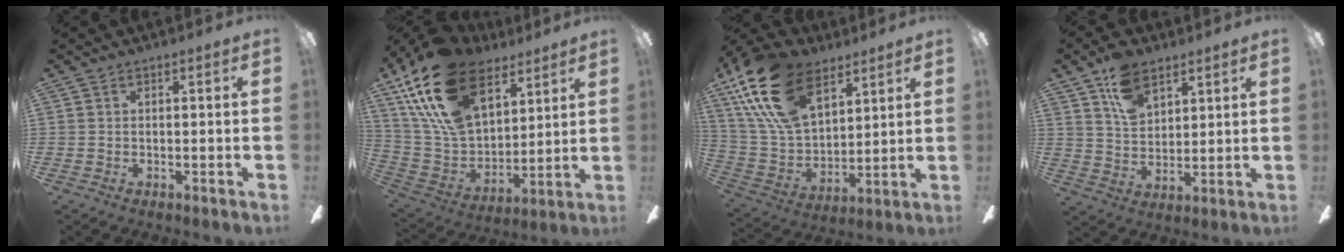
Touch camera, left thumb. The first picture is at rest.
{"total": 24.1, "force": [14.4, 13.5, 13.9], "torque": [-0.290, -0.064, 0.262]}
{"total": 22.6, "force": [13.1, 12.8, 13.2], "torque": [-0.287, -0.051, 0.240]}
{"total": 10.5, "force": [6.6, 6.2, 5.3], "torque": [-0.099, -0.016, 0.124]}